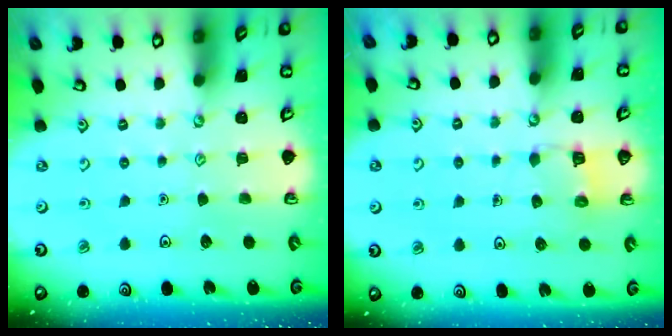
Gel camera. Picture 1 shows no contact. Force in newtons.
{"total": 4.2, "press": 4.2, "slide": 0.3}